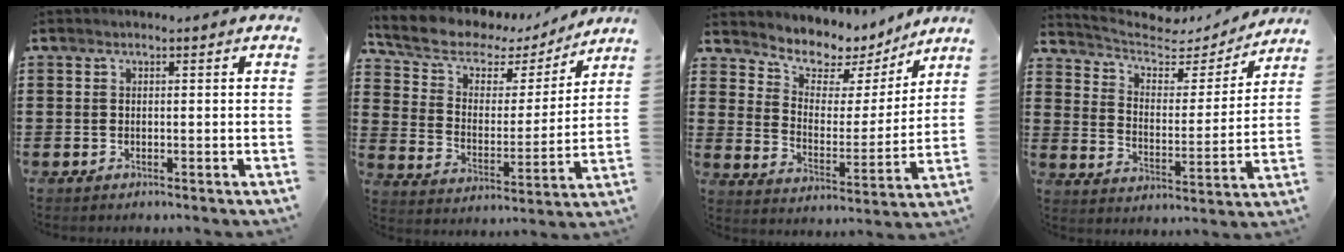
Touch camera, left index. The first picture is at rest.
{"total": 6.6, "force": [5.0, 3.5, 2.4], "torque": [-0.080, -0.028, 0.084]}
{"total": 6.7, "force": [5.8, 3.2, 0.9], "torque": [-0.053, -0.046, 0.100]}
{"total": 5.1, "force": [4.1, 2.5, 1.9], "torque": [-0.062, -0.024, 0.064]}